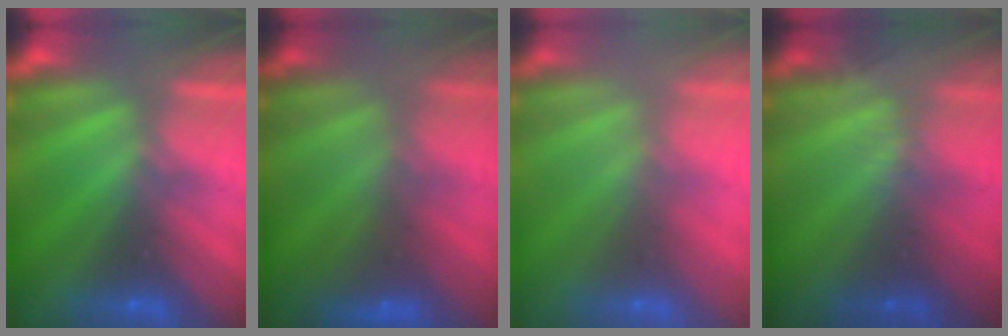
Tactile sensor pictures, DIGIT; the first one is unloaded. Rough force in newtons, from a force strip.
{"total": 2.8}
{"total": 7.7}
{"total": 2.3}